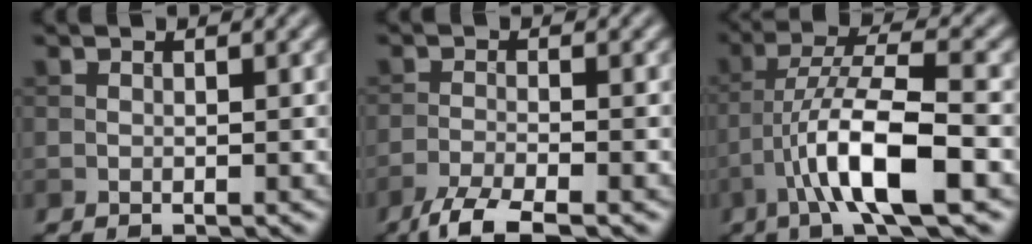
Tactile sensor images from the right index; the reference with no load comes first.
{"total": 4.3, "force": [-3.3, 0.7, 2.6], "torque": [-0.053, -0.008, -0.072]}
{"total": 9.1, "force": [-3.8, 2.1, 8.0], "torque": [-0.142, 0.016, -0.074]}